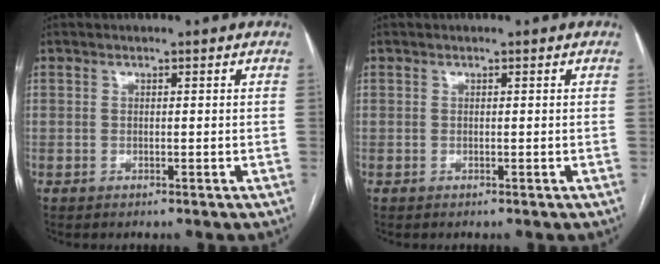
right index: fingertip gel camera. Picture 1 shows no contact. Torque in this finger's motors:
{"motor_torque": [0.00, 0.00, 0.00, 0.00]}